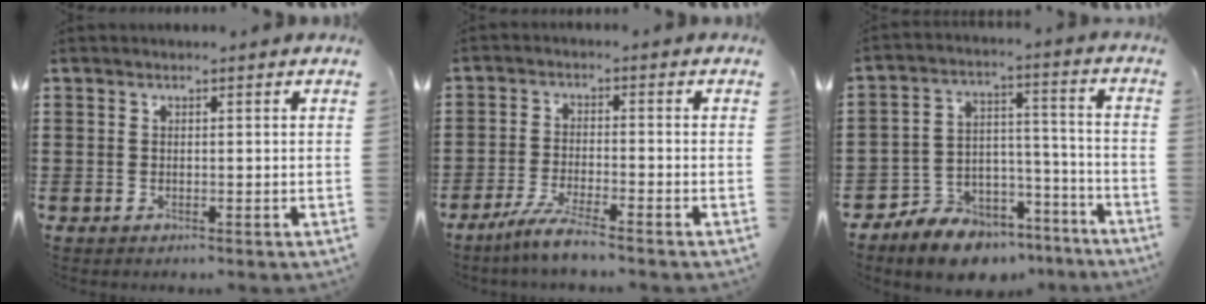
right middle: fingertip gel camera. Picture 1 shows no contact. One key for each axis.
{"total": 4.8, "fx": -4.0, "fy": -0.2, "fz": 2.7, "tx": -0.064, "ty": -0.016, "tz": -0.079}
{"total": 8.8, "fx": -8.1, "fy": 3.2, "fz": 1.2, "tx": -0.023, "ty": 0.036, "tz": -0.157}